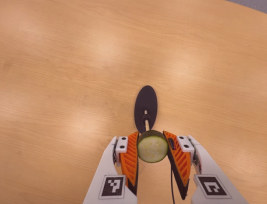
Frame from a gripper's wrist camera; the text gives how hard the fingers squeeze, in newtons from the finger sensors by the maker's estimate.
{"total": 11.9, "left": 11.4, "right": 12.4}